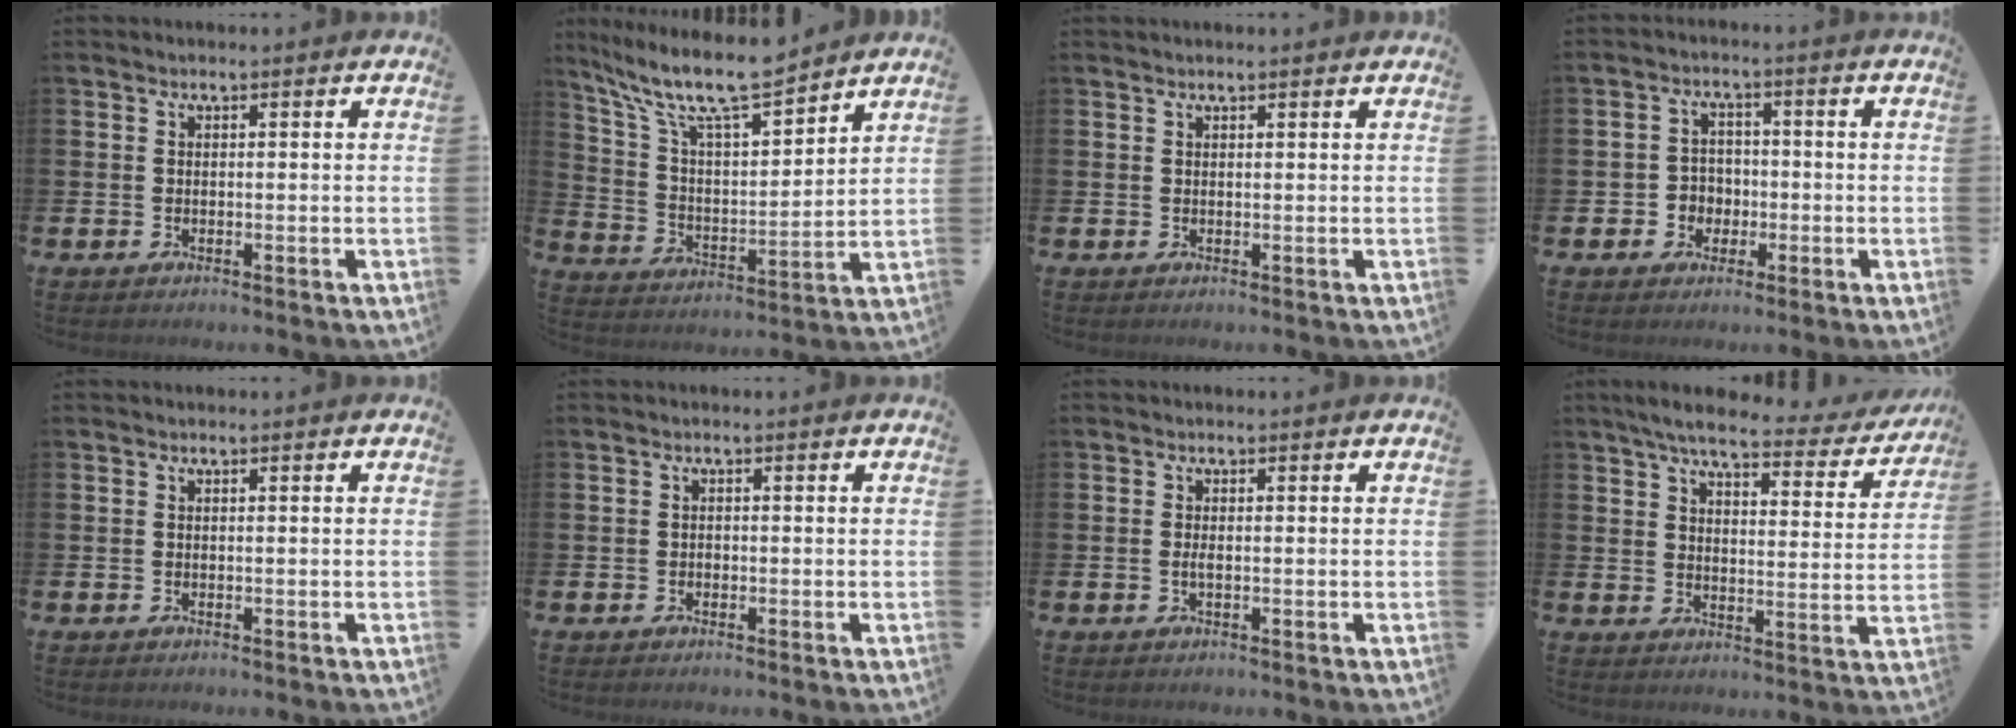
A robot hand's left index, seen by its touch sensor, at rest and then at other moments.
{"total": 11.1, "force": [9.9, 1.7, 4.8], "torque": [-0.130, -0.057, 0.172]}
{"total": 0.7, "force": [0.7, -0.1, 0.2], "torque": [0.004, -0.004, 0.010]}
{"total": 3.1, "force": [-1.0, 2.9, 0.6], "torque": [-0.024, 0.005, -0.026]}
{"total": 0.0}
{"total": 0.6, "force": [-0.4, 0.5, 0.1], "torque": [-0.010, 0.006, -0.007]}
{"total": 0.9, "force": [-0.2, 0.3, 0.9], "torque": [-0.025, 0.004, -0.003]}
{"total": 6.2, "force": [5.4, 1.2, 2.8], "torque": [-0.063, -0.031, 0.085]}